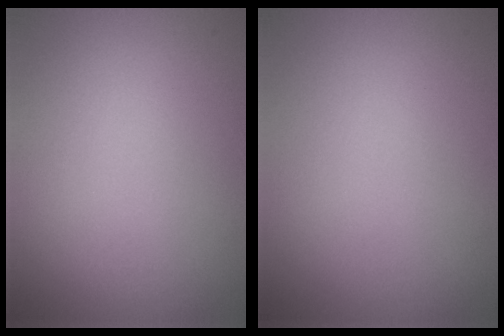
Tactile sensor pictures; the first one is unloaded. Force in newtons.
{"total": 0.0}